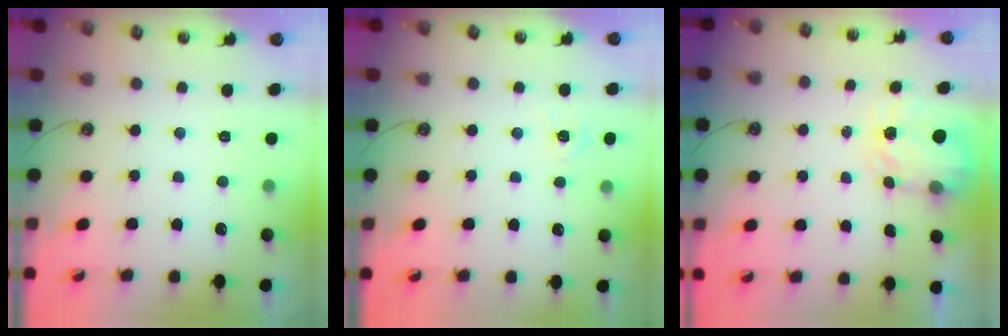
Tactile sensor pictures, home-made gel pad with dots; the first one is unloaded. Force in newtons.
{"total": 4.9, "press": 4.9, "slide": 0.4}
{"total": 3.9, "press": 3.9, "slide": 0.6}